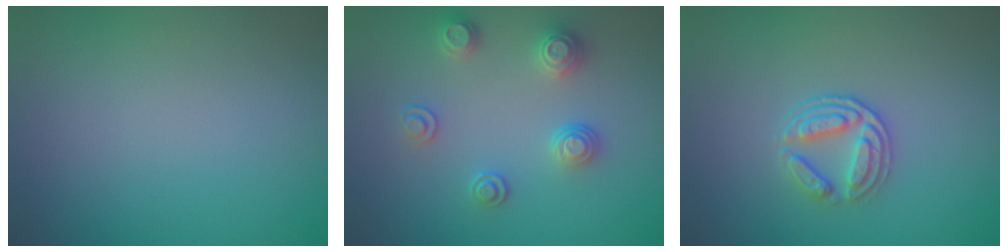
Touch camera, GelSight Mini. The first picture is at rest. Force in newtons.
{"total": 2.6, "press": 2.6, "slide": 0.4}
{"total": 2.6, "press": 2.1, "slide": 1.6}